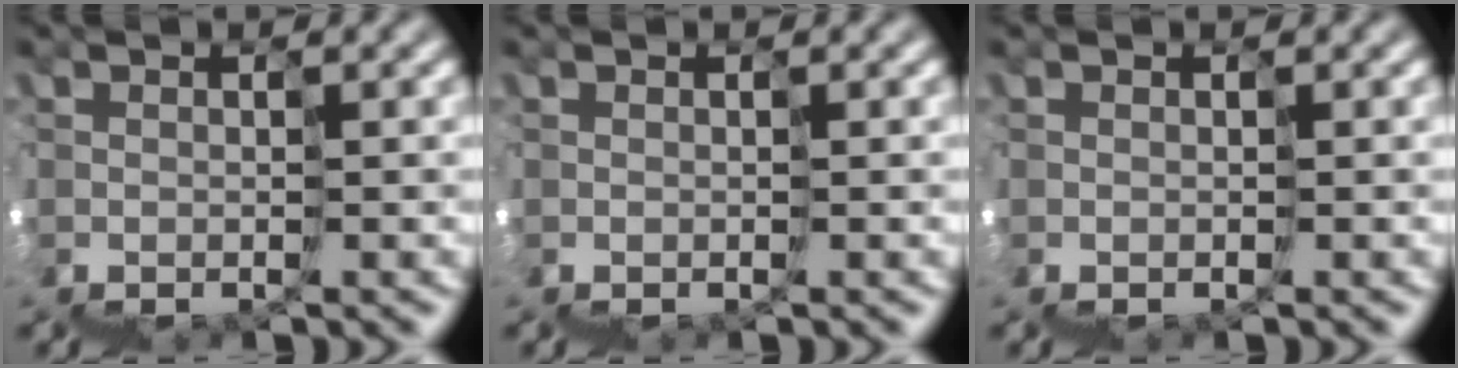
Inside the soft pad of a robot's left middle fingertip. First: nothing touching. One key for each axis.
{"total": 0.0}
{"total": 0.0}